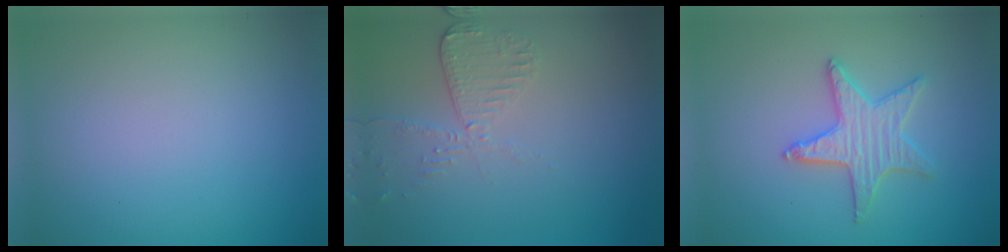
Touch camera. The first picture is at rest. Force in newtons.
{"total": 2.7, "press": 2.4, "slide": 1.2}
{"total": 3.1, "press": 3.1, "slide": 0.4}